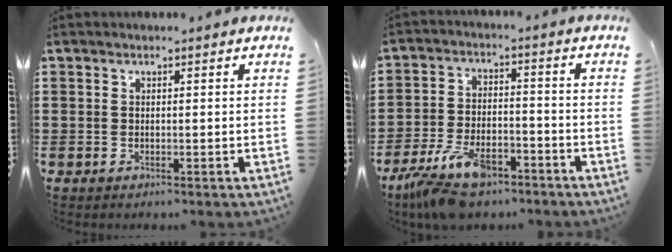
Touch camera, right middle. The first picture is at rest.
{"total": 10.2, "force": [-7.7, 3.6, 5.6], "torque": [-0.117, 0.012, -0.147]}